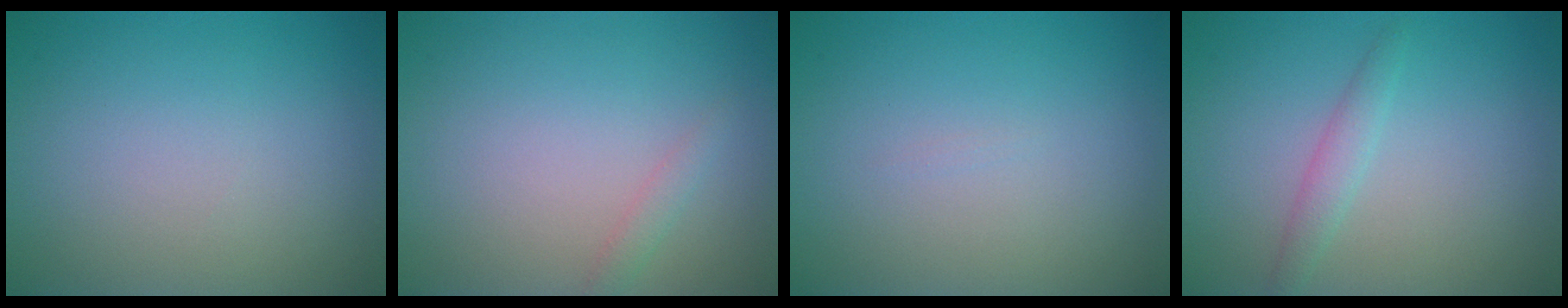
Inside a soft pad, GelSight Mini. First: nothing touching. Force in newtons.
{"total": 0.9, "press": 0.9, "slide": 0.0}
{"total": 0.0}
{"total": 1.5, "press": 1.5, "slide": 0.1}